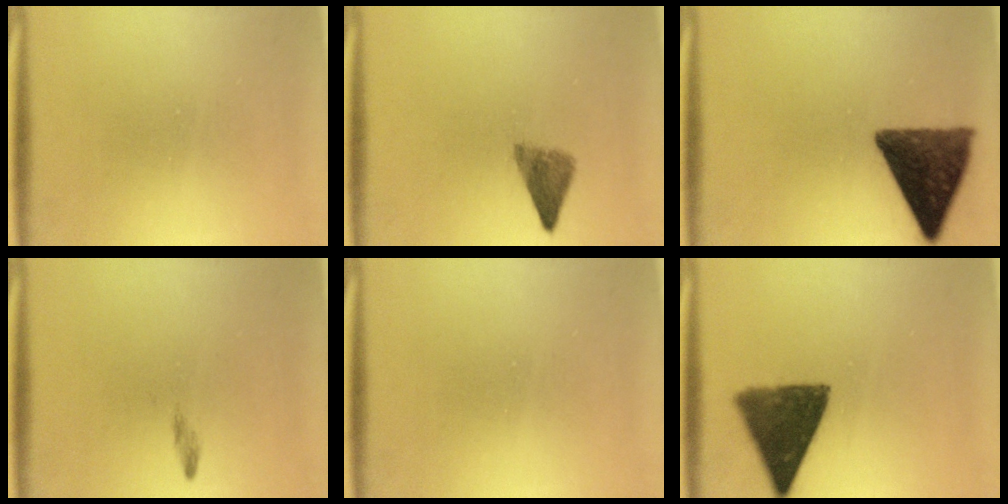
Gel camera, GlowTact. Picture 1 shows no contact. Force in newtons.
{"total": 3.5}
{"total": 12.6}
{"total": 0.7}
{"total": 0.0}
{"total": 9.2}